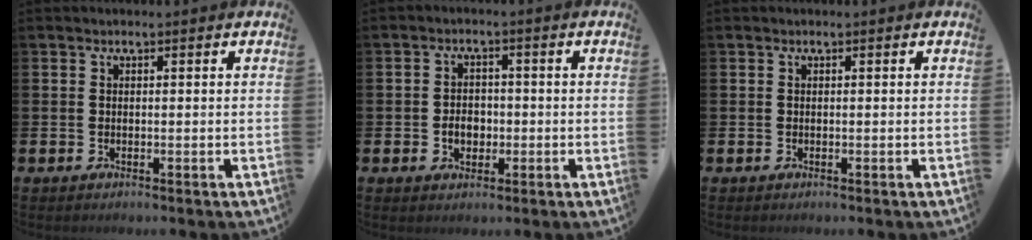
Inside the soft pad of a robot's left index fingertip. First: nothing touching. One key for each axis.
{"total": 3.0, "fx": -0.8, "fy": 2.3, "fz": 1.7, "tx": -0.017, "ty": -0.003, "tz": -0.022}
{"total": 0.0}